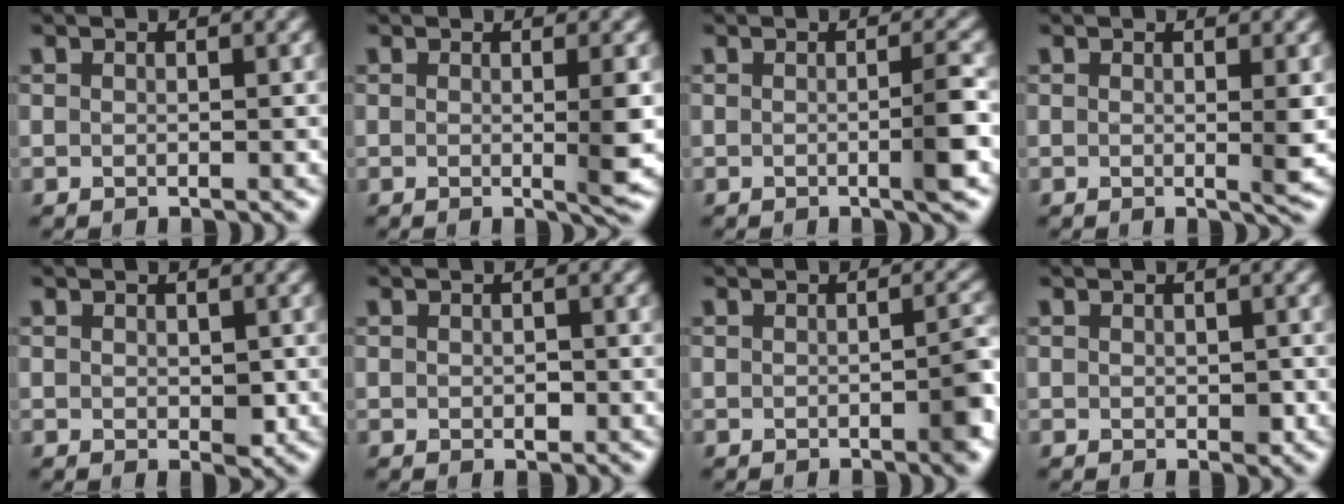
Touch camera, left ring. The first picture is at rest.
{"total": 2.6, "force": [-0.1, 0.4, 2.6], "torque": [-0.034, -0.008, -0.005]}
{"total": 2.6, "force": [-0.4, 0.3, 2.5], "torque": [-0.037, -0.003, -0.012]}
{"total": 1.6, "force": [0.1, 0.2, 1.6], "torque": [-0.022, -0.007, -0.004]}
{"total": 1.4, "force": [0.0, 0.8, 1.1], "torque": [-0.013, -0.005, 0.004]}
{"total": 0.8, "force": [-0.1, 0.5, 0.6], "torque": [-0.008, -0.003, -0.001]}
{"total": 2.8, "force": [-1.0, 0.6, 2.6], "torque": [-0.030, 0.003, -0.016]}
{"total": 1.1, "force": [-0.1, 0.7, 0.8], "torque": [-0.009, -0.004, 0.000]}